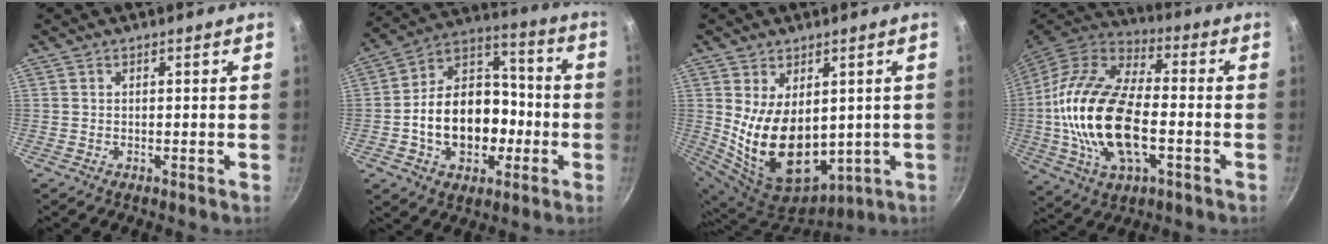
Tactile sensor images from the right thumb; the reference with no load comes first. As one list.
[{"total": 18.6, "force": [-3.8, 13.7, 12.1], "torque": [-0.161, 0.056, -0.061]}, {"total": 18.0, "force": [1.1, 11.9, 13.6], "torque": [-0.226, -0.032, 0.054]}, {"total": 23.8, "force": [-3.3, 12.6, 19.9], "torque": [-0.384, 0.026, -0.065]}]